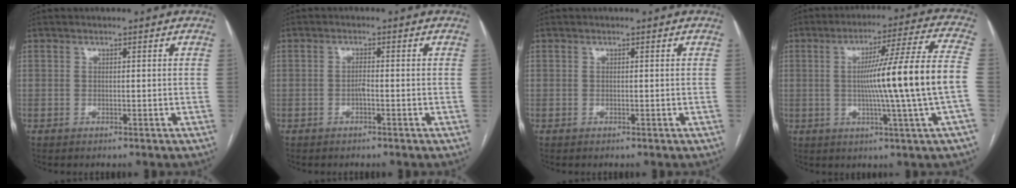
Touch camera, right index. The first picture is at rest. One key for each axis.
{"total": 1.3, "fx": -0.6, "fy": 0.2, "fz": 1.1, "tx": -0.021, "ty": 0.002, "tz": -0.011}
{"total": 0.0}
{"total": 15.6, "fx": -1.3, "fy": -2.3, "fz": 15.4, "tx": -0.234, "ty": 0.001, "tz": -0.025}